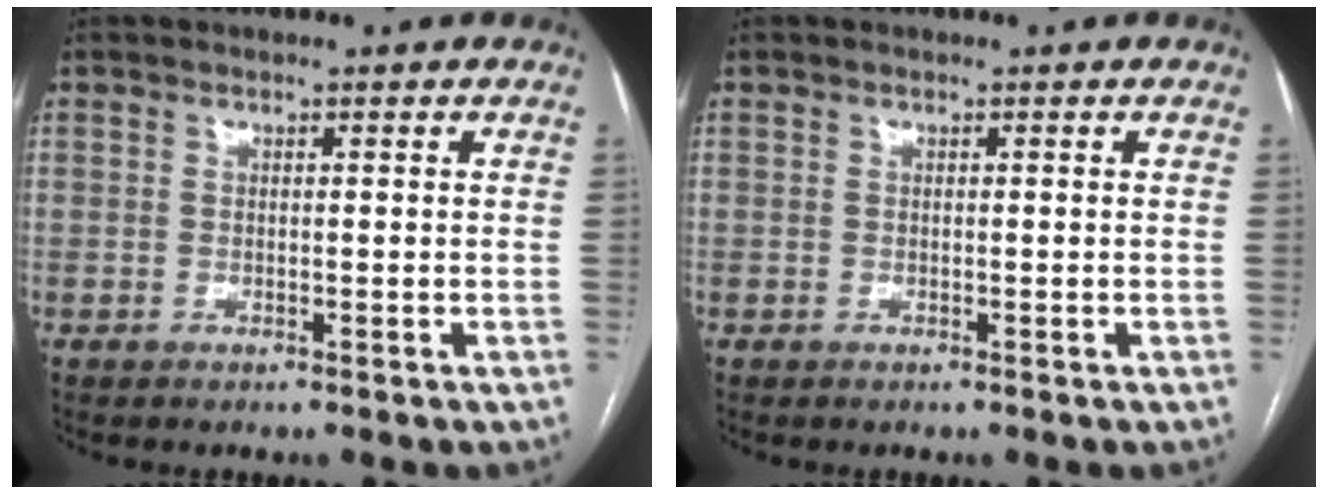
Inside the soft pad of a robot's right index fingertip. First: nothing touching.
{"total": 0.0}